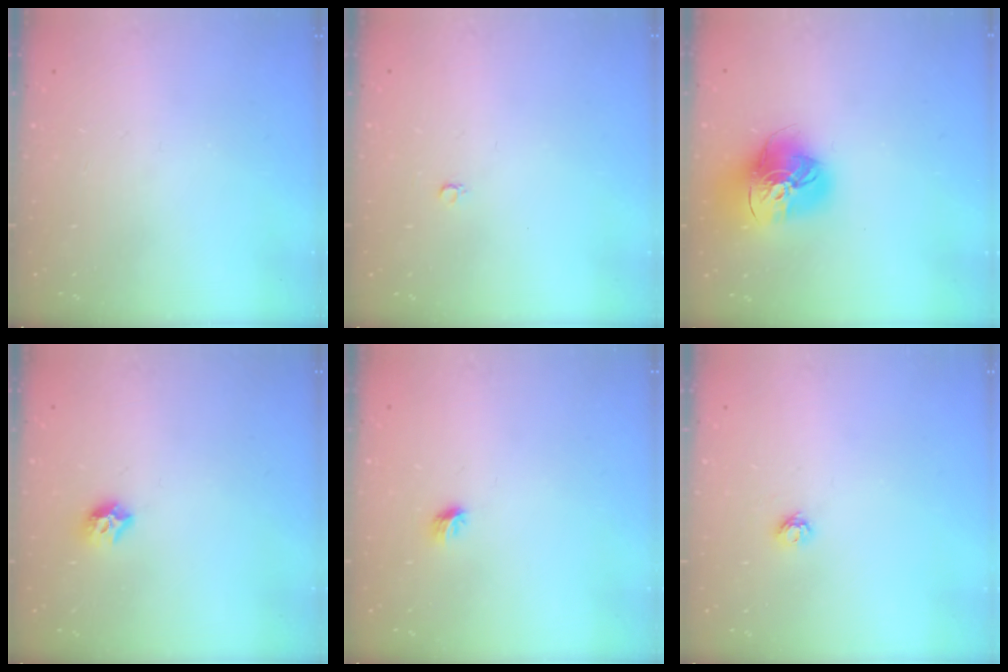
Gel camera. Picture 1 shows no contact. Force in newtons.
{"total": 2.4, "press": 2.4, "slide": 0.2}
{"total": 17.7, "press": 17.6, "slide": 1.8}
{"total": 7.5, "press": 7.4, "slide": 0.8}
{"total": 4.2, "press": 4.1, "slide": 1.0}
{"total": 3.8, "press": 3.8, "slide": 0.5}